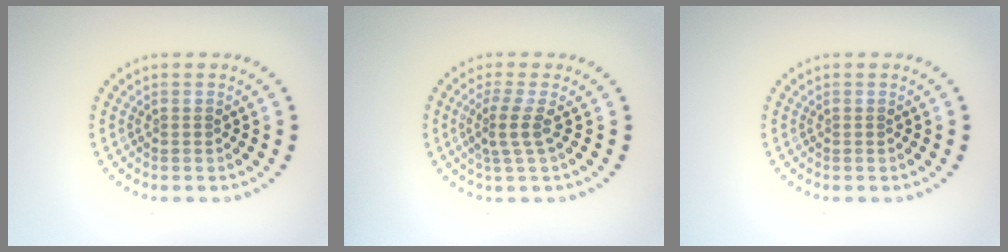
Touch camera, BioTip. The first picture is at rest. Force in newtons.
{"total": 2.2, "press": 1.5, "slide": 1.6}
{"total": 0.0}